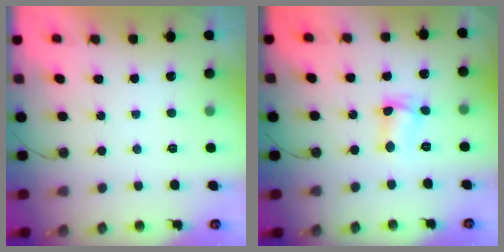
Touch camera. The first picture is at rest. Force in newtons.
{"total": 4.0, "press": 3.9, "slide": 0.9}